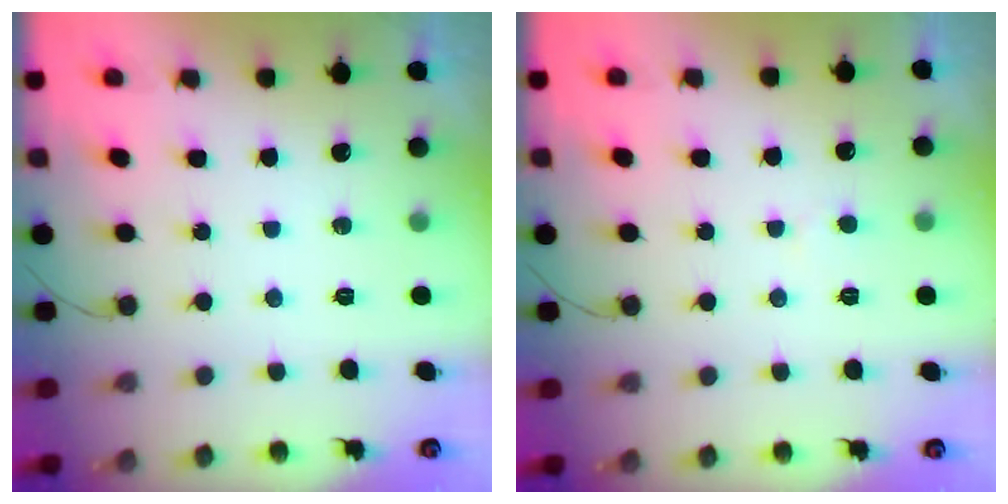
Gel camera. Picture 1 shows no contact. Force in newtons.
{"total": 2.7, "press": 2.7, "slide": 0.2}